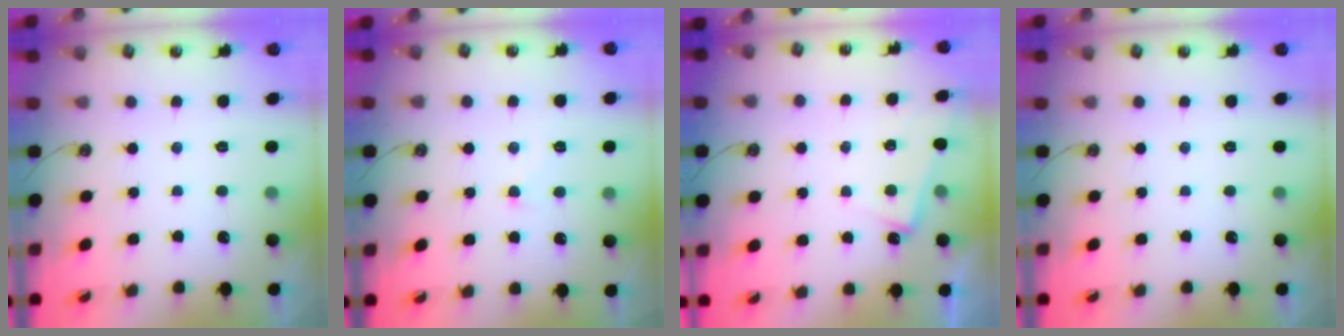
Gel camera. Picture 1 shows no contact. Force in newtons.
{"total": 2.2, "press": 2.2, "slide": 0.4}
{"total": 5.8, "press": 5.8, "slide": 0.4}
{"total": 0.0}